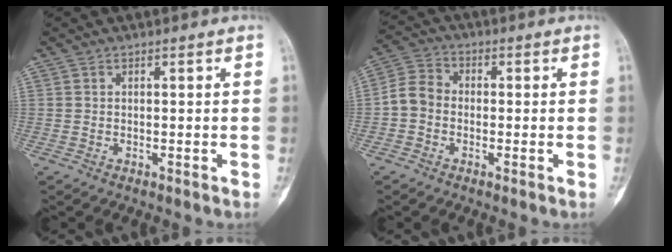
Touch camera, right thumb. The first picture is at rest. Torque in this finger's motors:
{"motor_torque": [-0.01, 0.02, 0.19, -0.18, 0.00]}